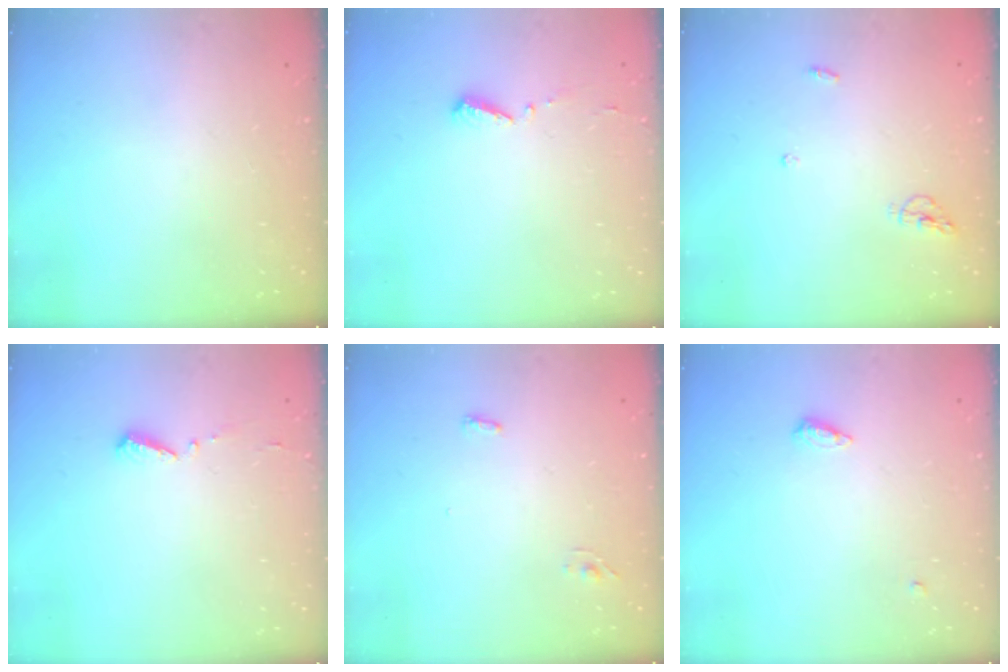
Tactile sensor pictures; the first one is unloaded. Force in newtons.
{"total": 4.7, "press": 4.7, "slide": 0.4}
{"total": 5.0, "press": 4.9, "slide": 0.2}
{"total": 4.7, "press": 4.7, "slide": 0.4}
{"total": 3.3, "press": 2.9, "slide": 1.7}
{"total": 5.5, "press": 5.4, "slide": 1.0}